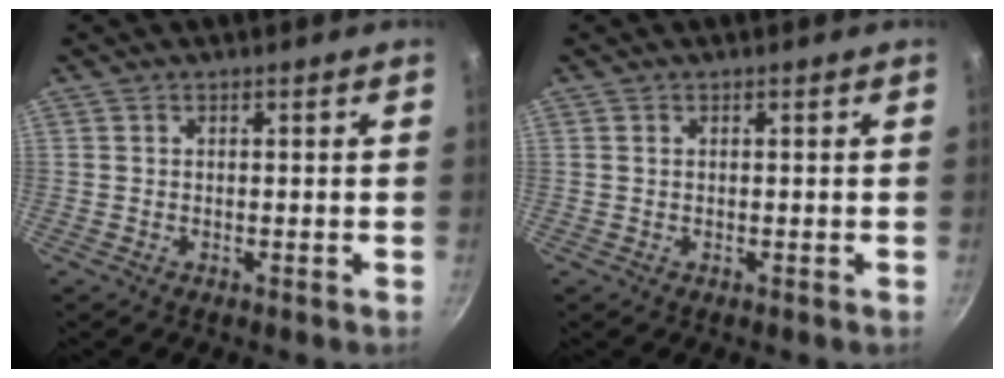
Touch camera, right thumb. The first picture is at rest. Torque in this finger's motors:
{"motor_torque": [-0.70, 0.42, -0.23, 0.14, 0.04]}